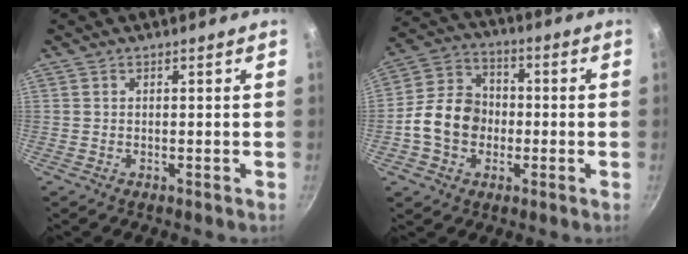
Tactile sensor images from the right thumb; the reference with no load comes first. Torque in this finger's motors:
{"motor_torque": [1.04, 1.68, 0.92, -0.74, 0.08]}